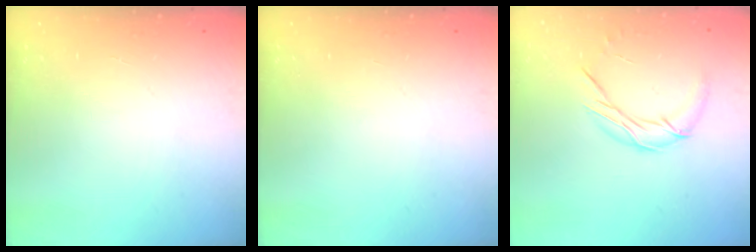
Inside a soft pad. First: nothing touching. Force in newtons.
{"total": 0.0}
{"total": 8.7, "press": 8.7, "slide": 0.3}